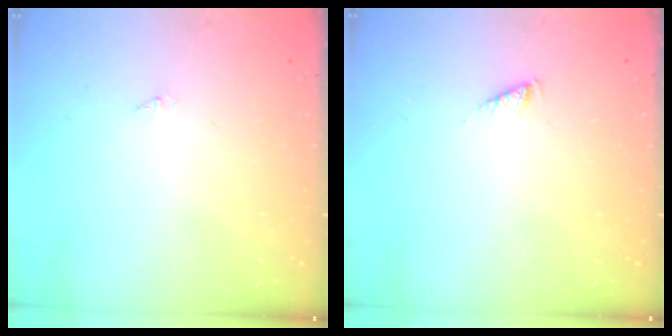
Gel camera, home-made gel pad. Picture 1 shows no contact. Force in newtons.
{"total": 0.8, "press": 0.8, "slide": 0.2}